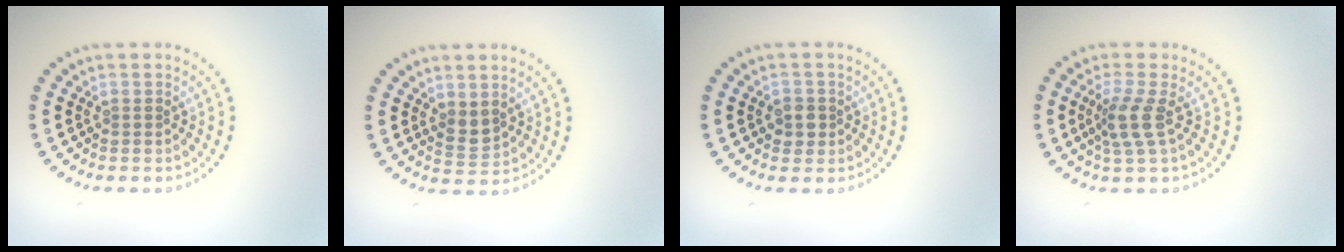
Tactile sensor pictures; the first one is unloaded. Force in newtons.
{"total": 1.7, "press": 1.6, "slide": 0.7}
{"total": 1.6, "press": 1.6, "slide": 0.5}
{"total": 2.6, "press": 2.0, "slide": 1.7}